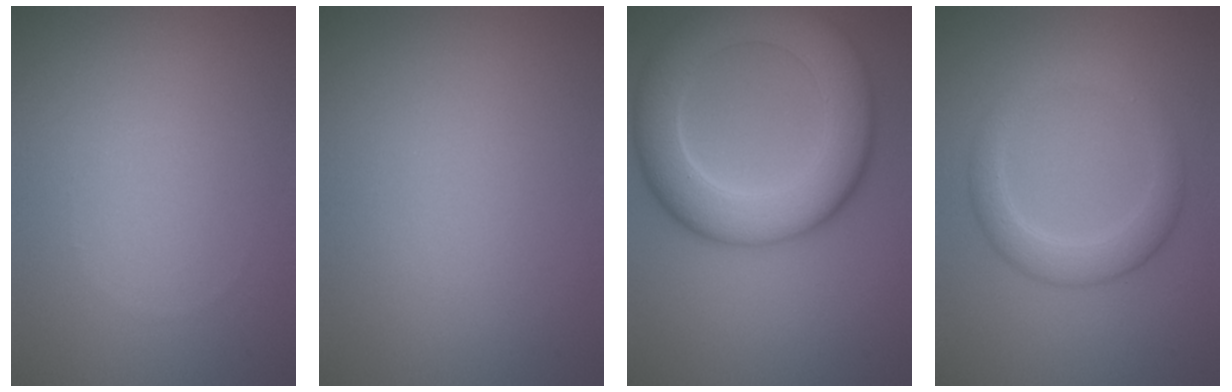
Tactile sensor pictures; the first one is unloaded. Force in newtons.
{"total": 0.0}
{"total": 9.4, "press": 9.4, "slide": 0.4}
{"total": 3.5, "press": 3.4, "slide": 0.3}